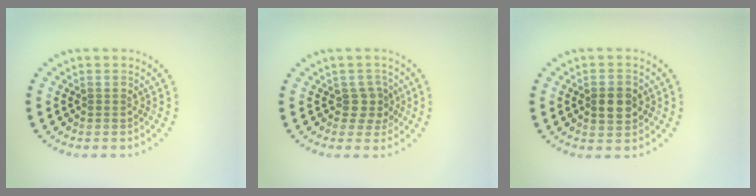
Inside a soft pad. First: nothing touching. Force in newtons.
{"total": 2.0, "press": 1.7, "slide": 1.1}
{"total": 3.4, "press": 3.4, "slide": 0.2}